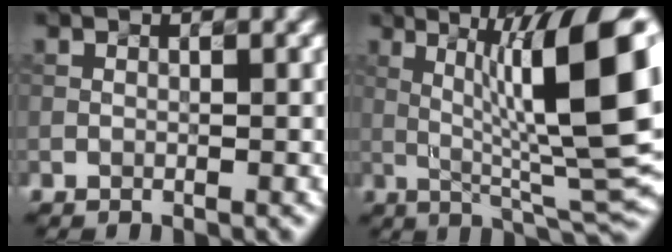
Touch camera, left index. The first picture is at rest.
{"total": 13.7, "force": [2.1, 2.9, 13.2], "torque": [-0.192, 0.015, 0.044]}